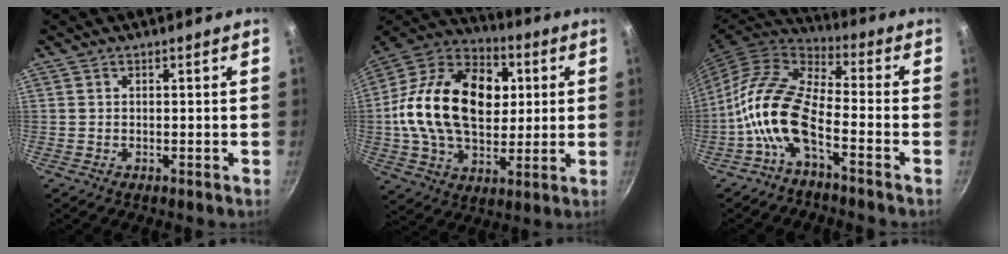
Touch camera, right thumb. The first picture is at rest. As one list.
[{"total": 26.2, "force": [3.2, 17.6, 19.1], "torque": [-0.304, 0.021, 0.044]}, {"total": 13.2, "force": [-5.2, 5.6, 10.8], "torque": [-0.209, 0.050, -0.117]}]